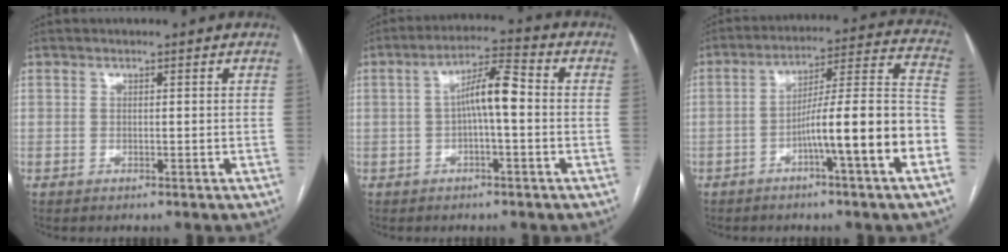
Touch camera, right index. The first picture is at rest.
{"total": 6.8, "force": [-0.2, 1.2, 6.7], "torque": [-0.119, 0.024, -0.006]}
{"total": 16.3, "force": [-5.7, -0.5, 15.3], "torque": [-0.217, 0.023, -0.091]}